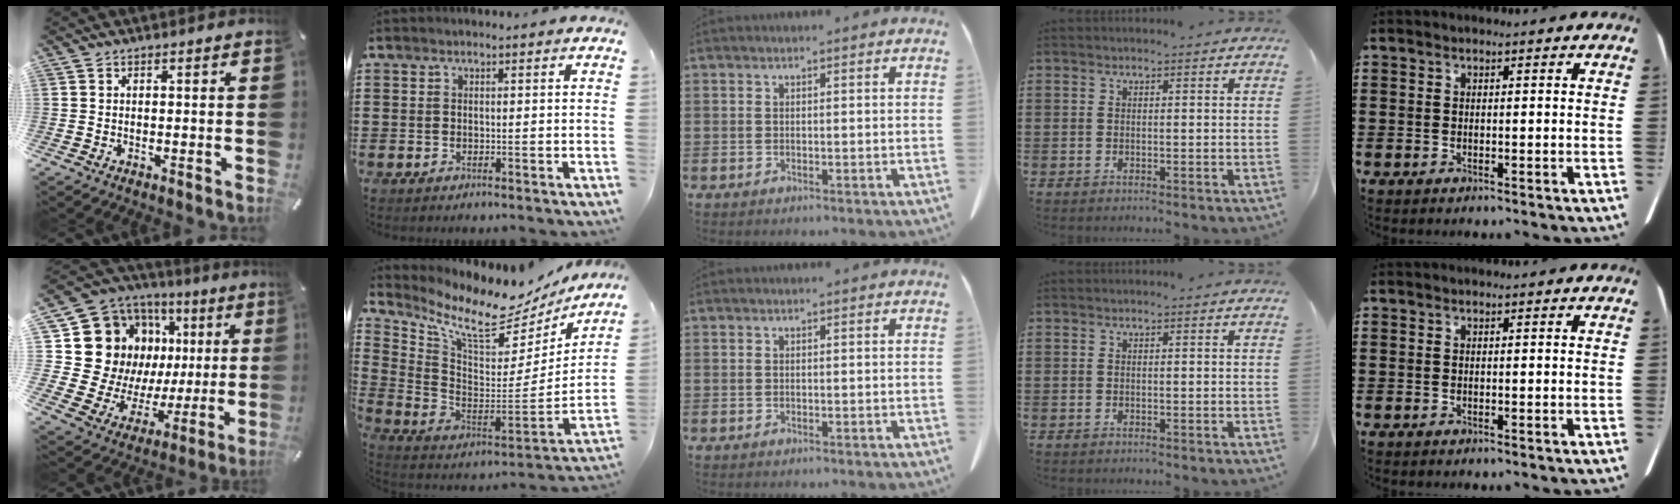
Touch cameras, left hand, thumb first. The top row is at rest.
{"thumb": {"total": 20.1, "force": [6.5, 16.9, 8.6], "torque": [-0.158, -0.058, 0.155]}, "index": {"total": 10.3, "force": [8.1, 2.7, 5.7], "torque": [-0.139, -0.061, 0.139]}}